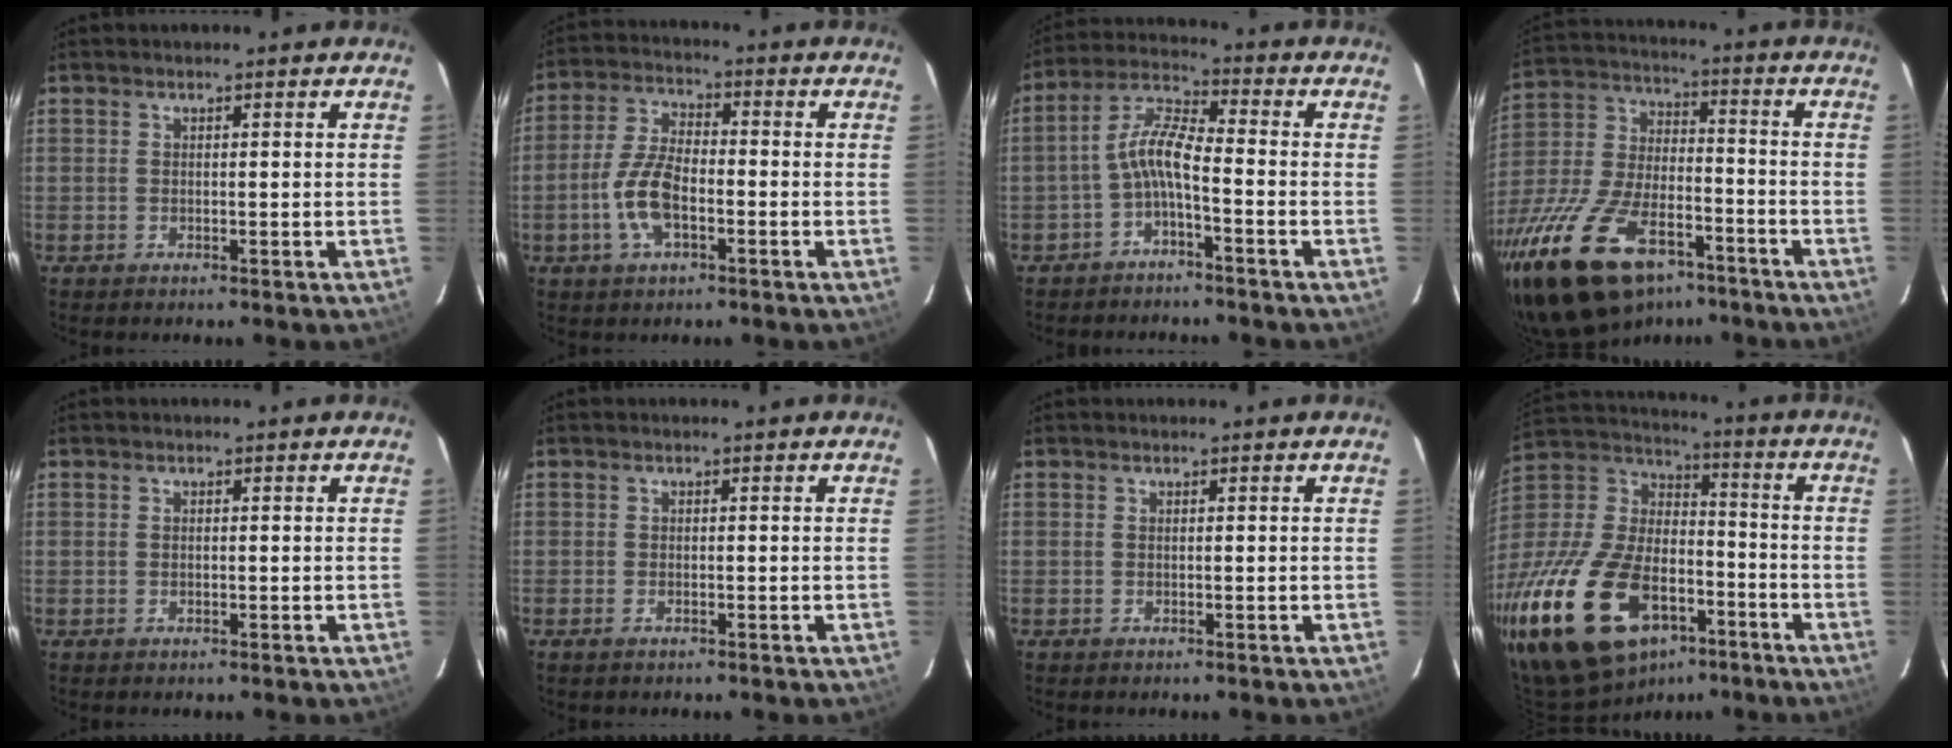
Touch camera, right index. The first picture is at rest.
{"total": 9.0, "force": [-3.0, 4.0, 7.5], "torque": [-0.160, 0.005, -0.057]}
{"total": 6.3, "force": [-2.8, 1.2, 5.5], "torque": [-0.134, 0.019, -0.056]}
{"total": 25.8, "force": [-16.5, 12.2, 15.5], "torque": [-0.318, -0.020, -0.276]}
{"total": 0.5, "force": [0.0, 0.3, 0.4], "torque": [-0.009, 0.001, -0.001]}
{"total": 1.2, "force": [-0.9, 0.6, 0.5], "torque": [-0.010, -0.004, -0.017]}
{"total": 0.0}
{"total": 31.5, "force": [-16.3, 18.1, 19.9], "torque": [-0.427, -0.010, -0.261]}